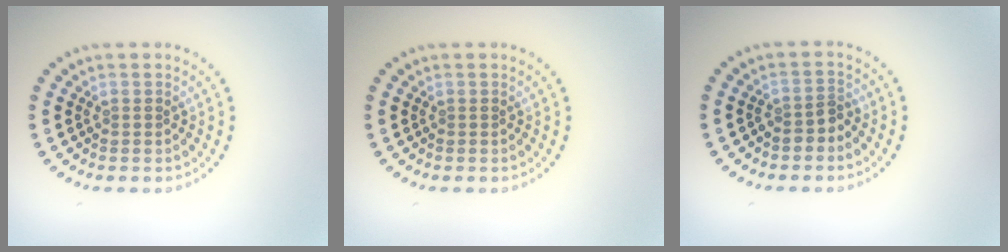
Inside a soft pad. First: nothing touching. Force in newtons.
{"total": 0.0}
{"total": 1.4, "press": 1.0, "slide": 0.9}